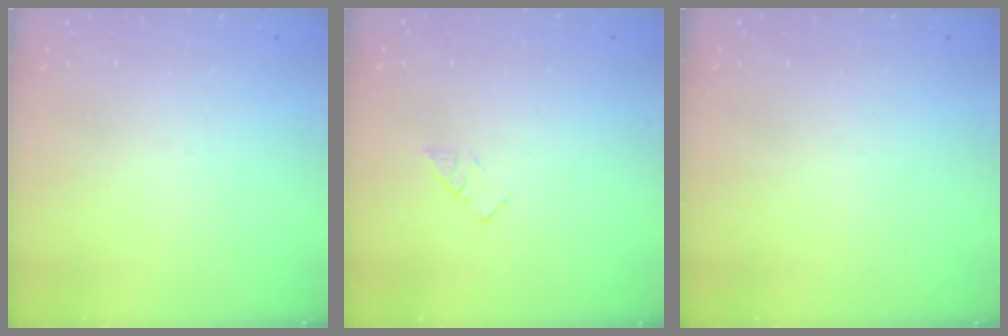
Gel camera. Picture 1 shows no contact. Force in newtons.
{"total": 2.9, "press": 2.9, "slide": 0.4}
{"total": 0.0}